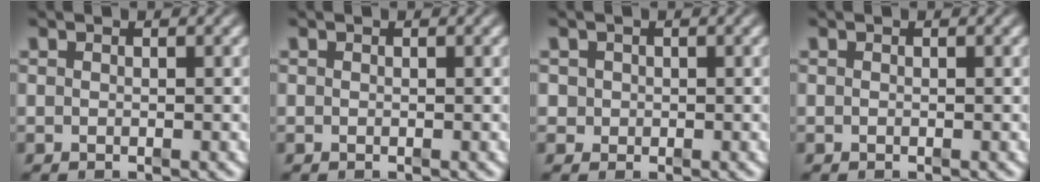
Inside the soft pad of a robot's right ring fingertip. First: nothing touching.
{"total": 0.0}
{"total": 2.8, "force": [0.3, 2.7, 0.8], "torque": [-0.030, -0.007, 0.005]}
{"total": 0.0}